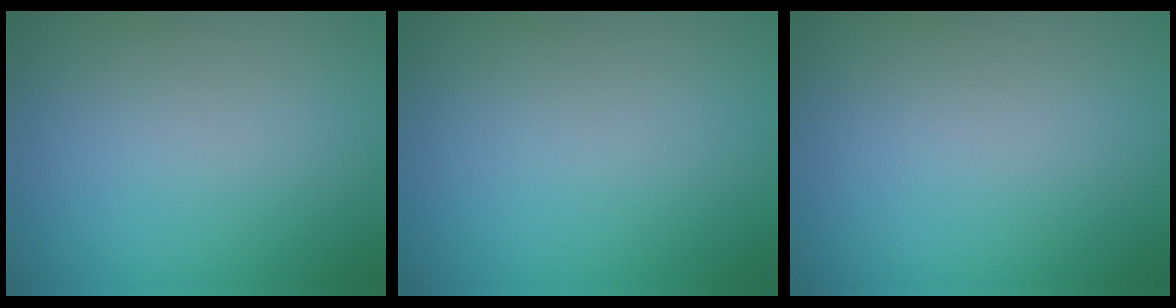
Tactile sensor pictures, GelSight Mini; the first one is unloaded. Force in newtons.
{"total": 0.0}
{"total": 0.0}